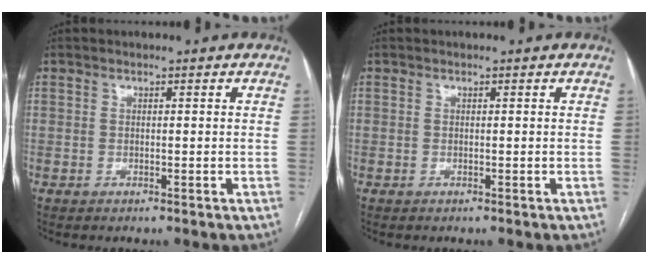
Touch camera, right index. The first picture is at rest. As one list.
[{"total": 0.0}]